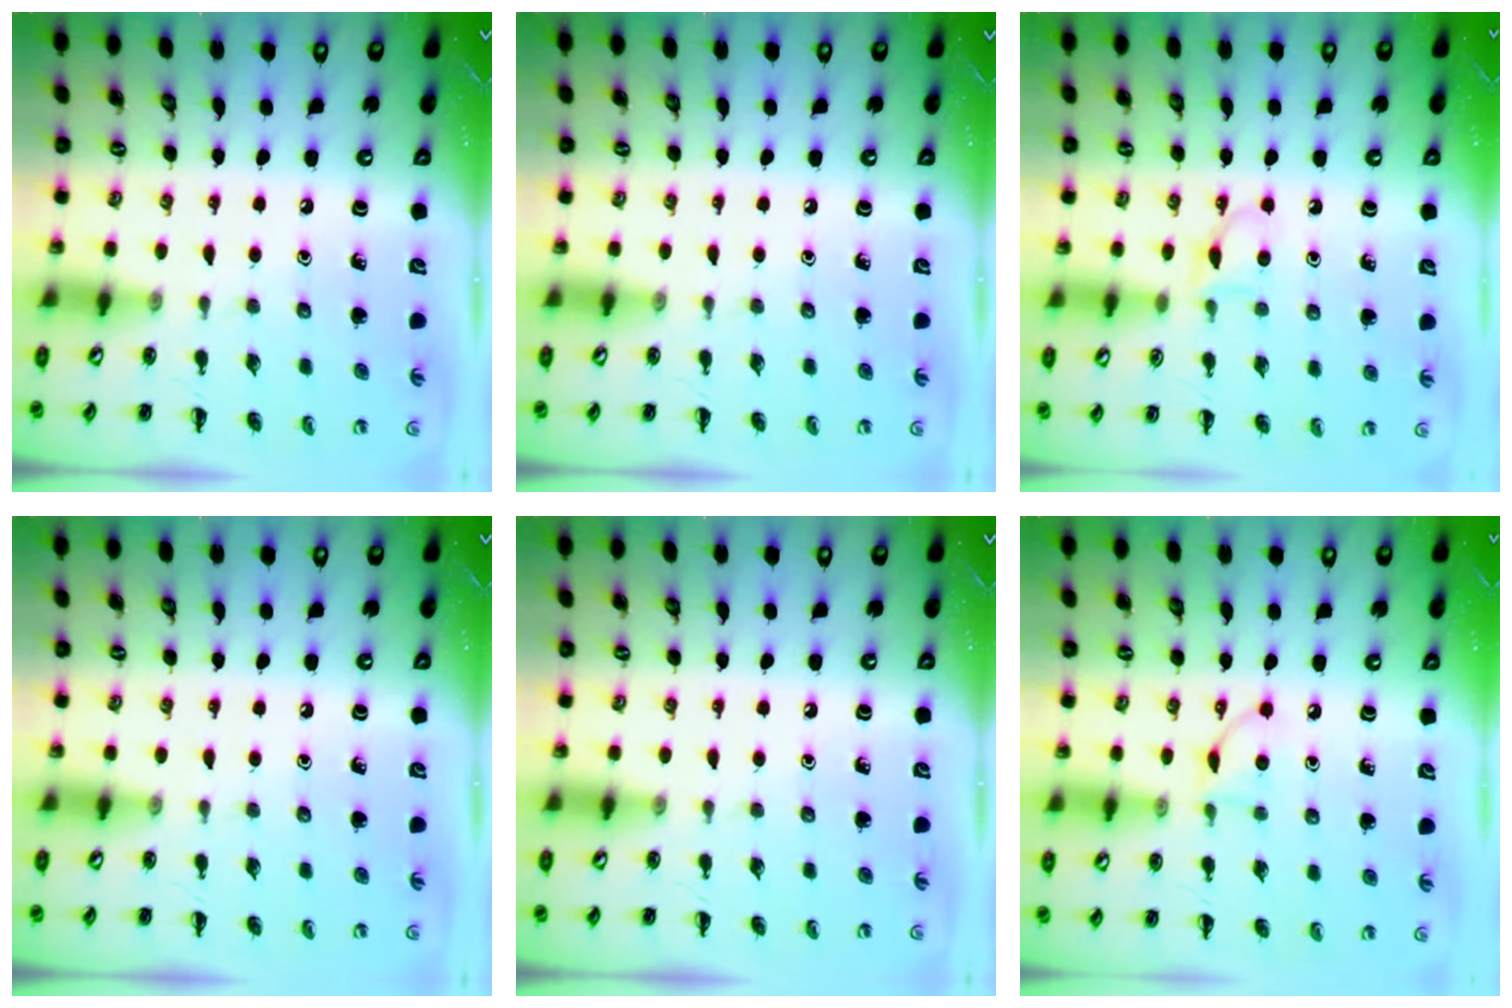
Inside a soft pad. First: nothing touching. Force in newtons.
{"total": 0.0}
{"total": 4.7, "press": 4.4, "slide": 1.5}
{"total": 0.0}
{"total": 0.0}
{"total": 5.3, "press": 5.2, "slide": 1.1}